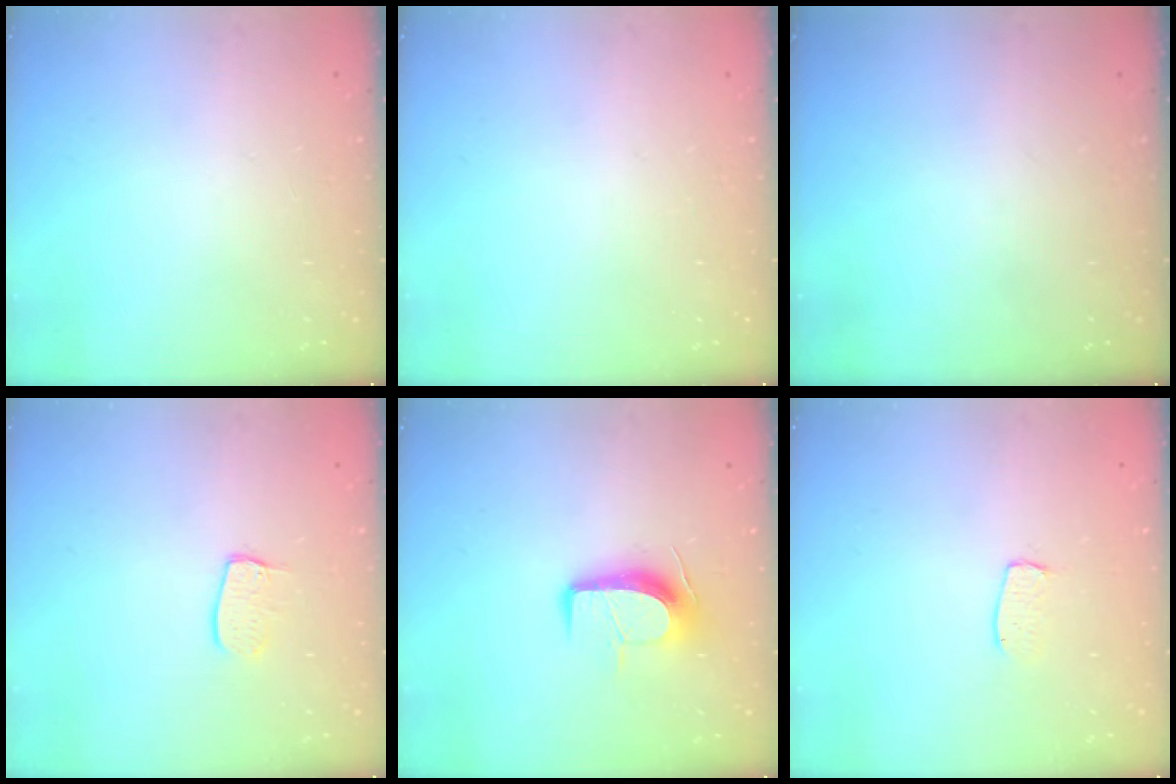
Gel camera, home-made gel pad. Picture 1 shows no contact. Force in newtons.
{"total": 0.0}
{"total": 0.0}
{"total": 6.9, "press": 6.9, "slide": 0.2}
{"total": 10.5, "press": 10.5, "slide": 0.9}
{"total": 3.9, "press": 3.9, "slide": 0.3}